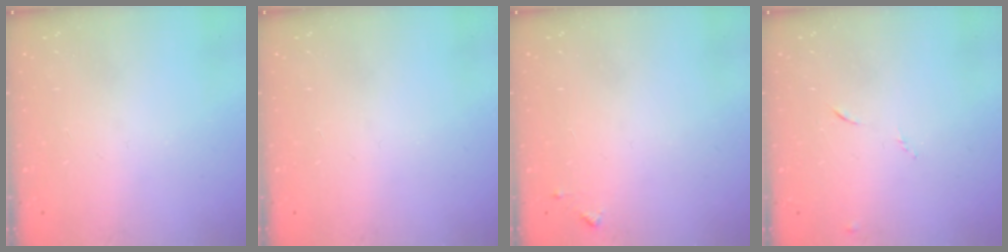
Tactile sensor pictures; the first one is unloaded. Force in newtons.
{"total": 0.0}
{"total": 5.1, "press": 5.1, "slide": 0.4}
{"total": 5.2, "press": 5.1, "slide": 0.6}